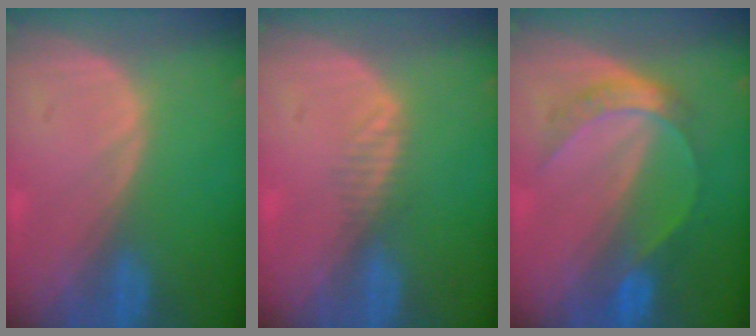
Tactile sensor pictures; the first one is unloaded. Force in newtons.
{"total": 1.7, "press": 1.4, "slide": 1.0}
{"total": 5.3, "press": 5.3, "slide": 0.1}